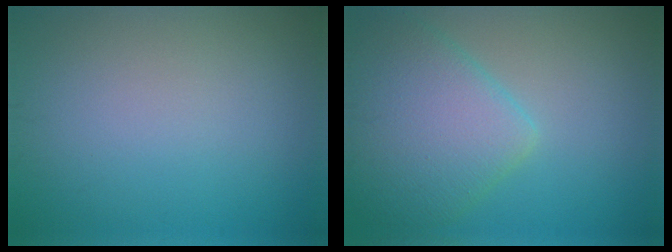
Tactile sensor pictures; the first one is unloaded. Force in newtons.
{"total": 6.6, "press": 6.6, "slide": 0.4}